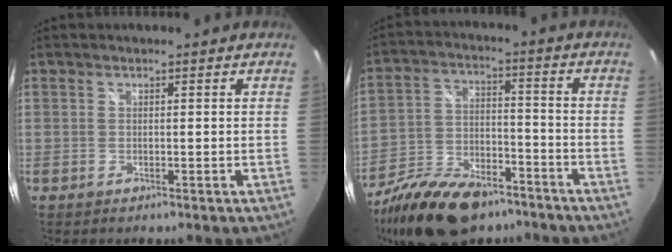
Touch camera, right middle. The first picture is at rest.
{"total": 19.4, "force": [-14.0, 8.6, 10.4], "torque": [-0.212, -0.011, -0.238]}